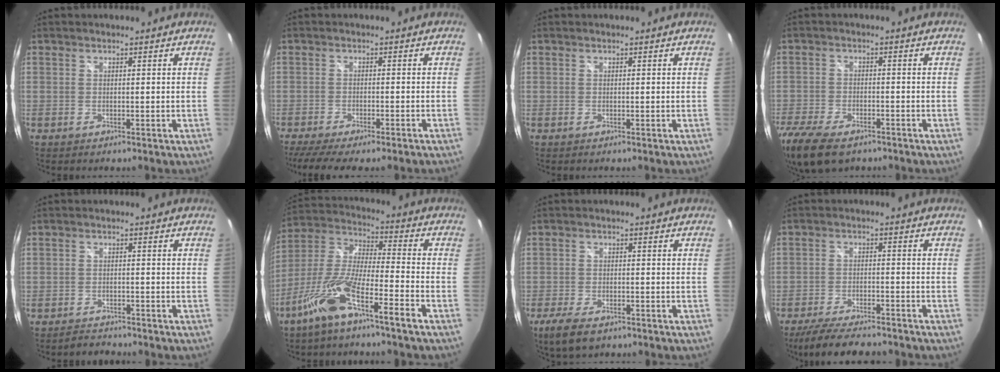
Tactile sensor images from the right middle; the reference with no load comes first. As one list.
[{"total": 8.7, "force": [-7.2, -0.1, 4.9], "torque": [-0.107, -0.030, -0.113]}, {"total": 0.0}, {"total": 14.6, "force": [-10.3, 6.6, 8.0], "torque": [-0.210, -0.048, -0.182]}, {"total": 2.7, "force": [-2.6, 0.8, 0.2], "torque": [-0.014, 0.001, -0.043]}, {"total": 13.8, "force": [-8.6, 1.1, 10.7], "torque": [-0.218, -0.013, -0.164]}, {"total": 6.9, "force": [-4.7, 2.7, 4.2], "torque": [-0.107, -0.024, -0.085]}, {"total": 12.2, "force": [-10.4, 2.6, 5.8], "torque": [-0.127, -0.025, -0.167]}]